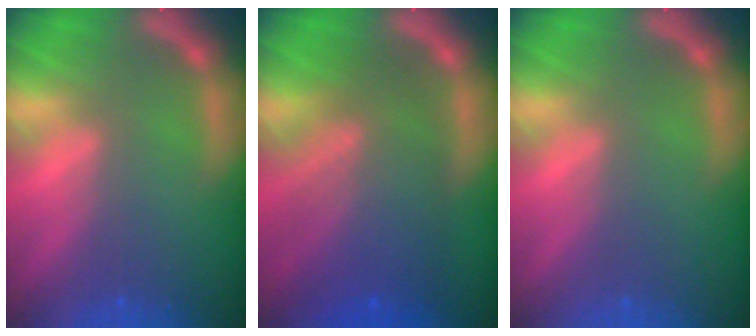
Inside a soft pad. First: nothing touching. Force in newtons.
{"total": 9.1}
{"total": 0.0}